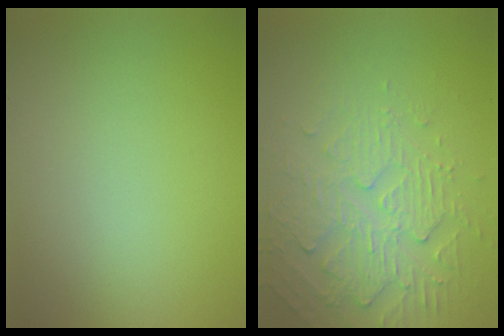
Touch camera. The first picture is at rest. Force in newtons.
{"total": 5.0, "press": 3.6, "slide": 3.5}